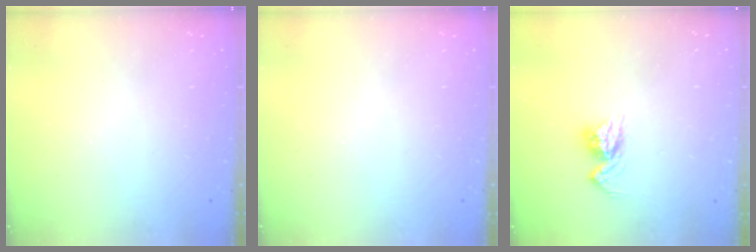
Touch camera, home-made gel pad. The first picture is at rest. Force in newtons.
{"total": 0.0}
{"total": 8.1, "press": 8.1, "slide": 0.8}